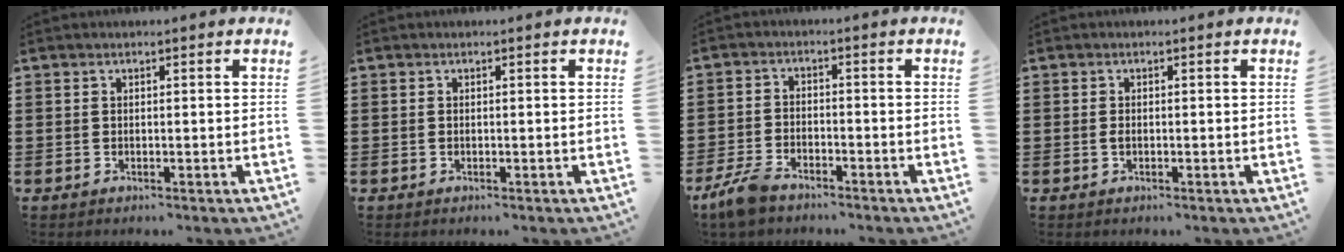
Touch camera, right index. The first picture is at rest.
{"total": 0.0}
{"total": 3.9, "force": [-3.2, 1.2, 1.9], "torque": [-0.053, 0.000, -0.065]}
{"total": 0.7, "force": [-0.1, 0.3, 0.6], "torque": [-0.015, -0.003, -0.001]}